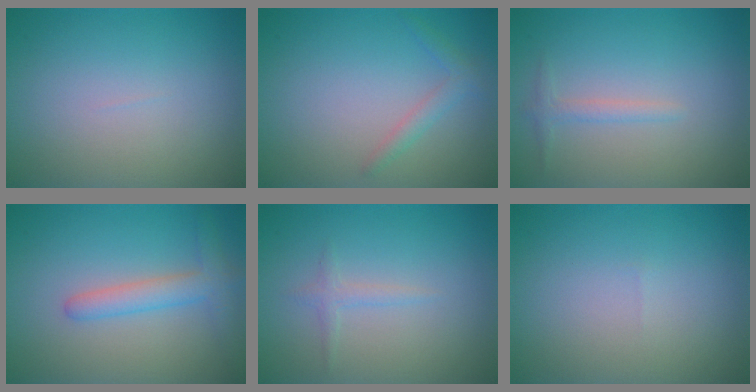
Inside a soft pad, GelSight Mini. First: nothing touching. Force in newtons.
{"total": 1.5, "press": 1.5, "slide": 0.1}
{"total": 1.1, "press": 1.1, "slide": 0.1}
{"total": 3.0, "press": 3.0, "slide": 0.2}
{"total": 1.0, "press": 1.0, "slide": 0.1}
{"total": 0.0}